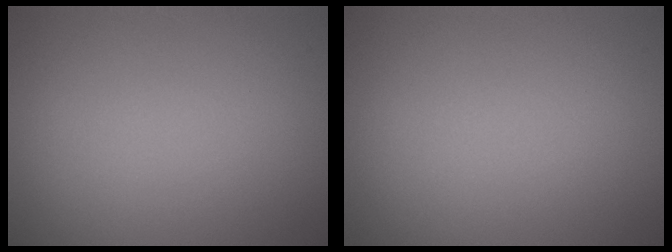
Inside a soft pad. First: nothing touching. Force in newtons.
{"total": 0.0}